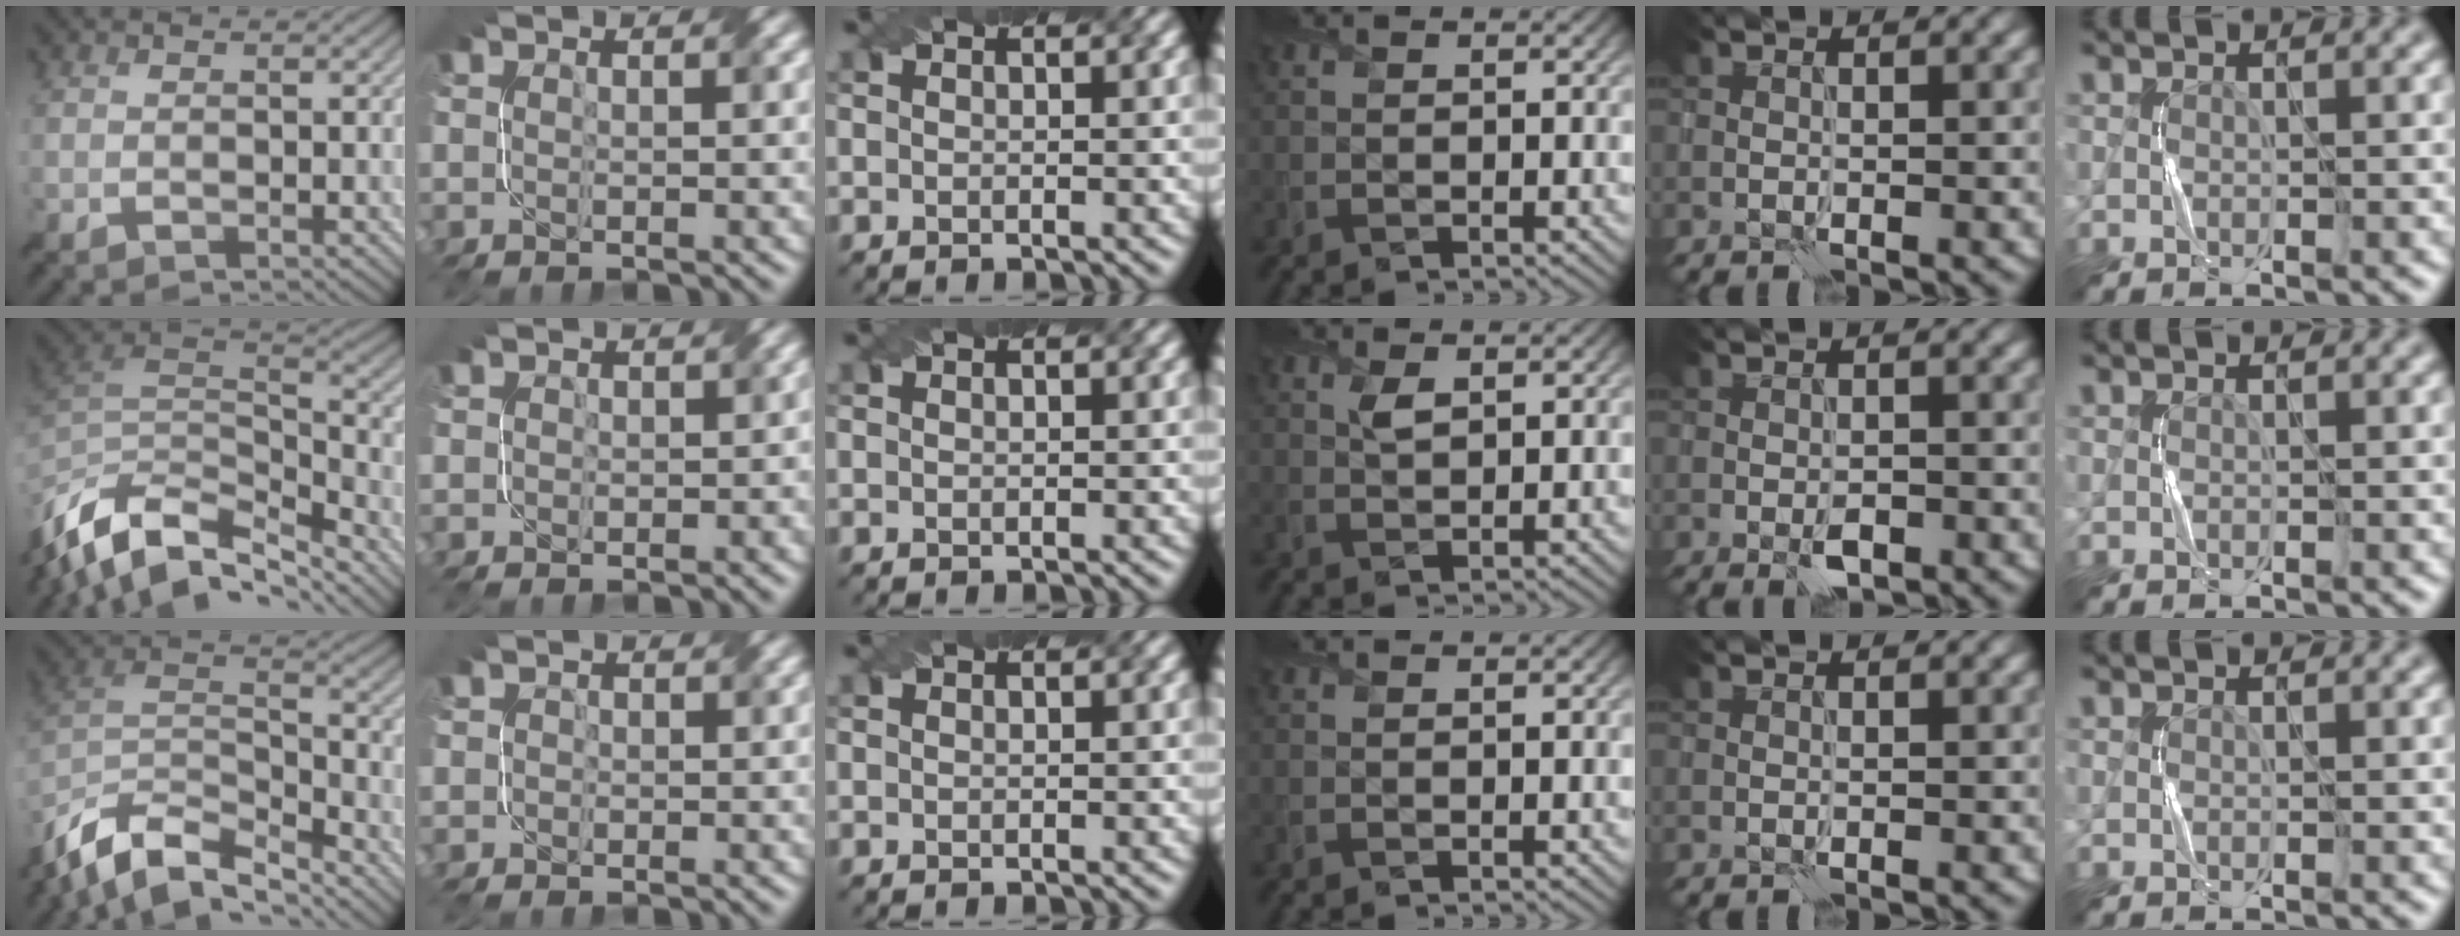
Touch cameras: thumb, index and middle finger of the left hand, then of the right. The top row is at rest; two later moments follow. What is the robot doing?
{"motion": "twist", "object": "screw"}